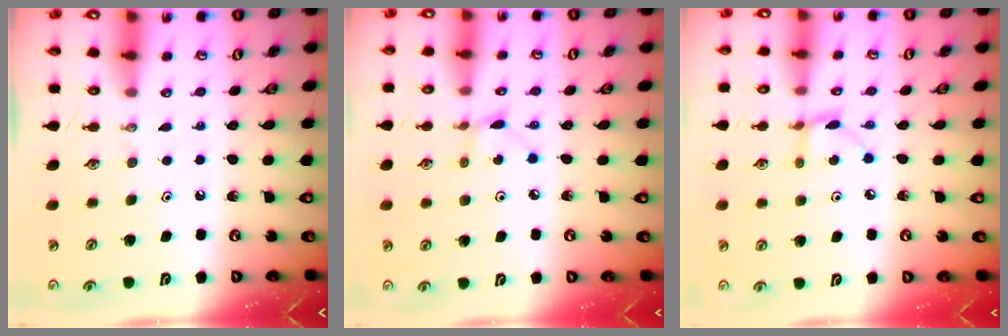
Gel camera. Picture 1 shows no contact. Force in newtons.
{"total": 1.9, "press": 1.9, "slide": 0.1}
{"total": 3.4, "press": 3.4, "slide": 0.2}